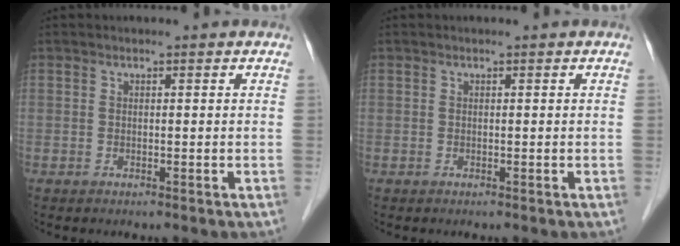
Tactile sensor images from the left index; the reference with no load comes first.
{"total": 0.0}